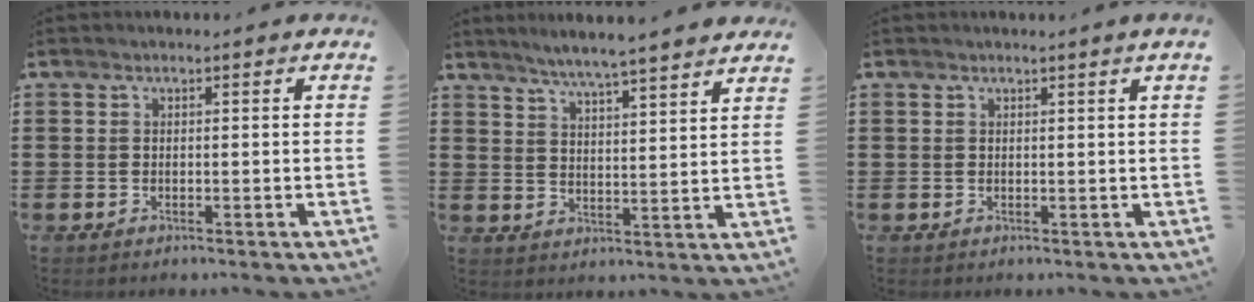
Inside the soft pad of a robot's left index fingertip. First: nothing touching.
{"total": 4.7, "force": [4.4, -1.0, 1.2], "torque": [-0.040, -0.027, 0.075]}
{"total": 0.9, "force": [0.7, -0.3, 0.5], "torque": [-0.008, -0.004, 0.014]}